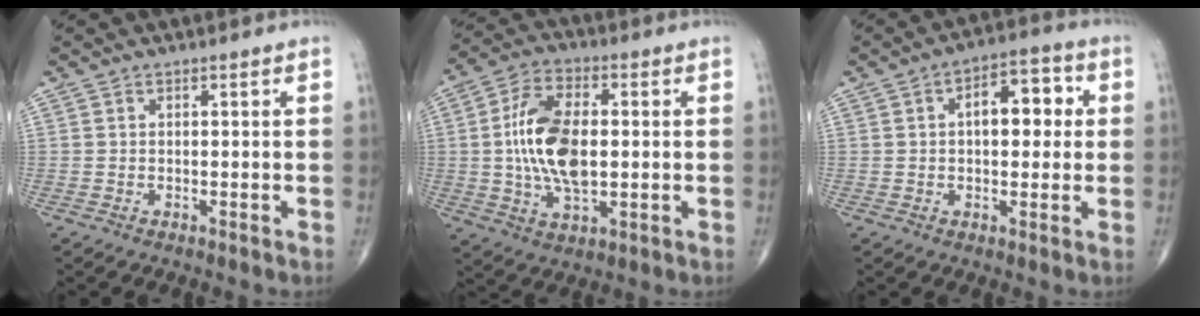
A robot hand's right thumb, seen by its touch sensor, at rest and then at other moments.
{"total": 14.4, "force": [0.3, 7.4, 12.4], "torque": [-0.232, 0.007, 0.005]}
{"total": 9.3, "force": [1.5, 5.0, 7.7], "torque": [-0.083, 0.020, 0.016]}